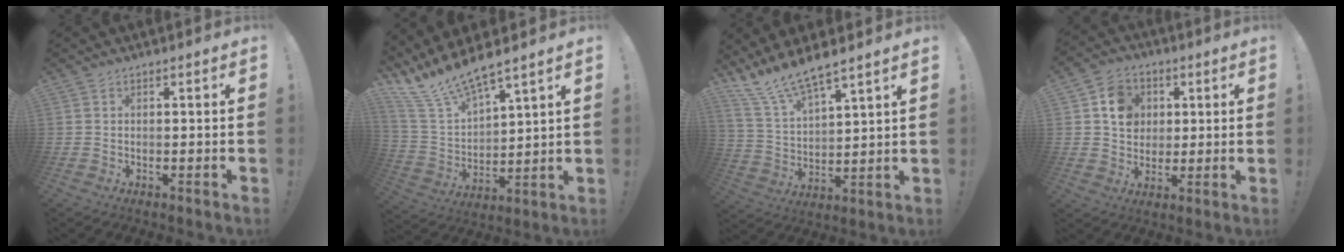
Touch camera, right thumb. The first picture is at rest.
{"total": 12.8, "force": [11.5, 2.2, 5.1], "torque": [-0.117, -0.097, 0.211]}
{"total": 10.8, "force": [10.0, 0.8, 4.1], "torque": [-0.101, -0.077, 0.181]}
{"total": 10.9, "force": [3.3, 9.4, 4.4], "torque": [-0.060, -0.003, 0.069]}